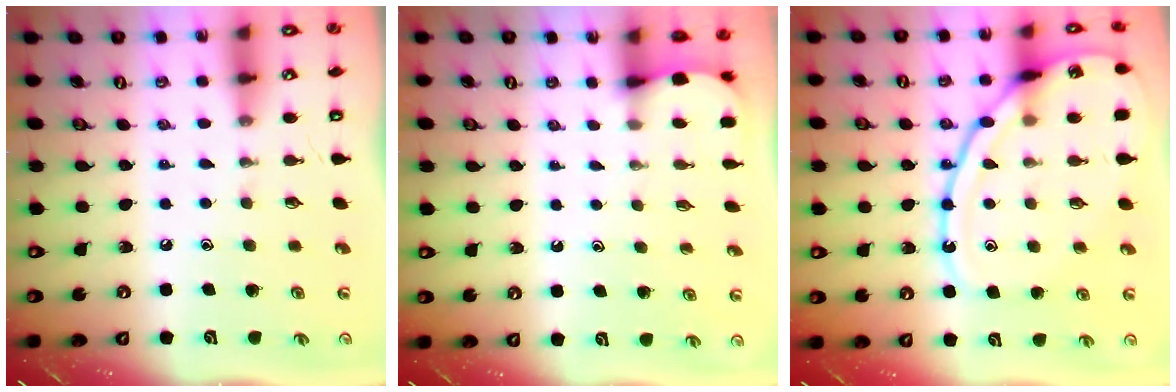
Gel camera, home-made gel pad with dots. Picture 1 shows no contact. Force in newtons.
{"total": 2.6, "press": 2.6, "slide": 0.3}
{"total": 16.0, "press": 16.0, "slide": 1.4}